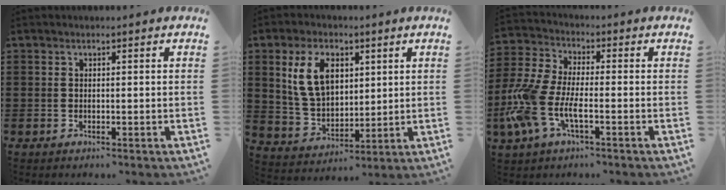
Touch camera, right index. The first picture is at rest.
{"total": 9.3, "force": [3.1, 5.8, 6.4], "torque": [-0.151, 0.010, 0.053]}
{"total": 8.7, "force": [-3.2, 3.5, 7.3], "torque": [-0.202, -0.020, -0.069]}